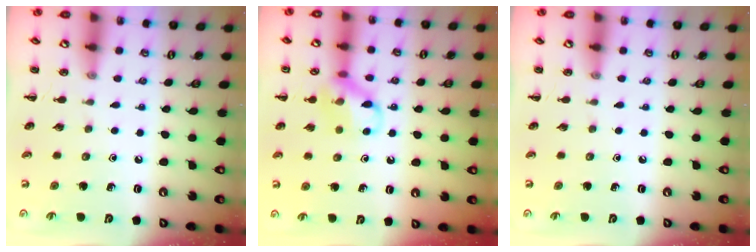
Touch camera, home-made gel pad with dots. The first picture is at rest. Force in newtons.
{"total": 12.2, "press": 12.1, "slide": 1.5}
{"total": 0.0}